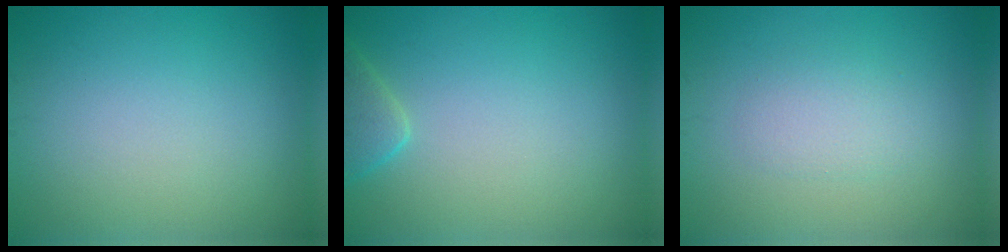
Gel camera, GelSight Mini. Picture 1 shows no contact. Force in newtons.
{"total": 2.0, "press": 2.0, "slide": 0.2}
{"total": 1.8, "press": 1.8, "slide": 0.1}